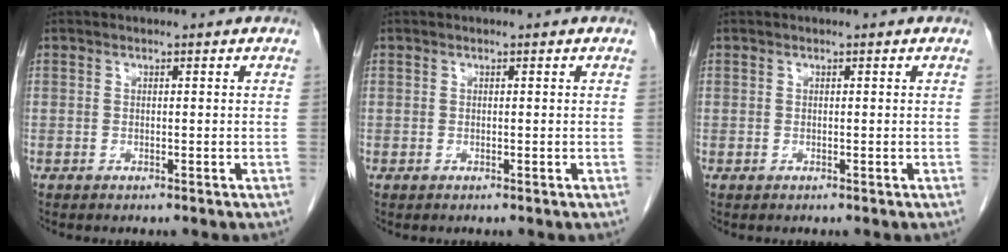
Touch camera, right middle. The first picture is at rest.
{"total": 0.0}
{"total": 0.0}